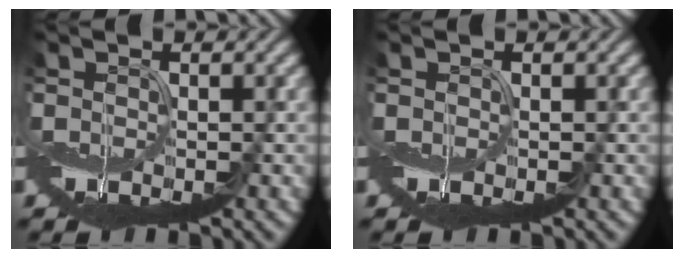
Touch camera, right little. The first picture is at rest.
{"total": 0.0}